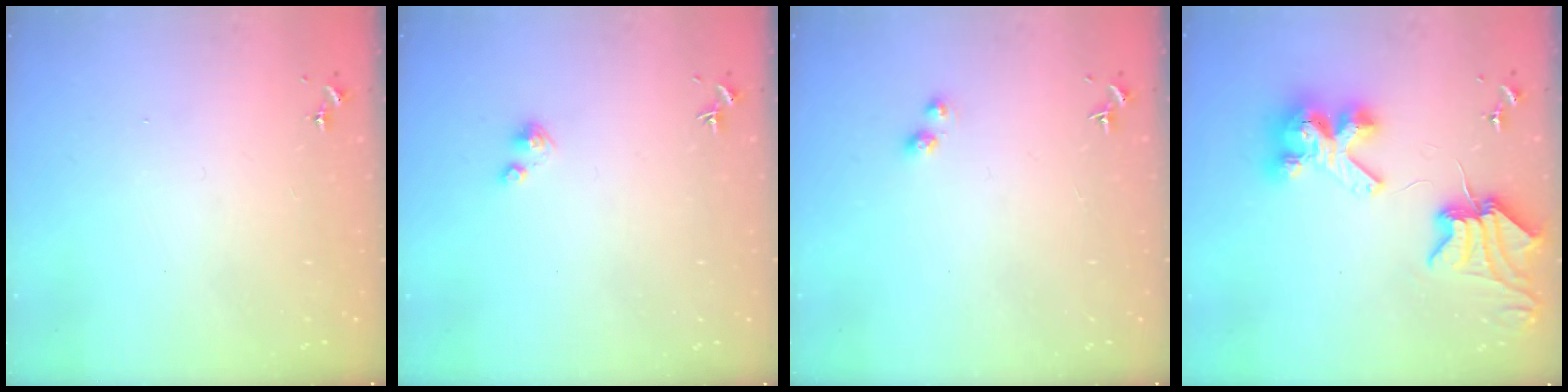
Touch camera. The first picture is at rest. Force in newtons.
{"total": 2.8, "press": 2.8, "slide": 0.3}
{"total": 3.2, "press": 3.1, "slide": 0.6}
{"total": 11.3, "press": 11.2, "slide": 1.3}